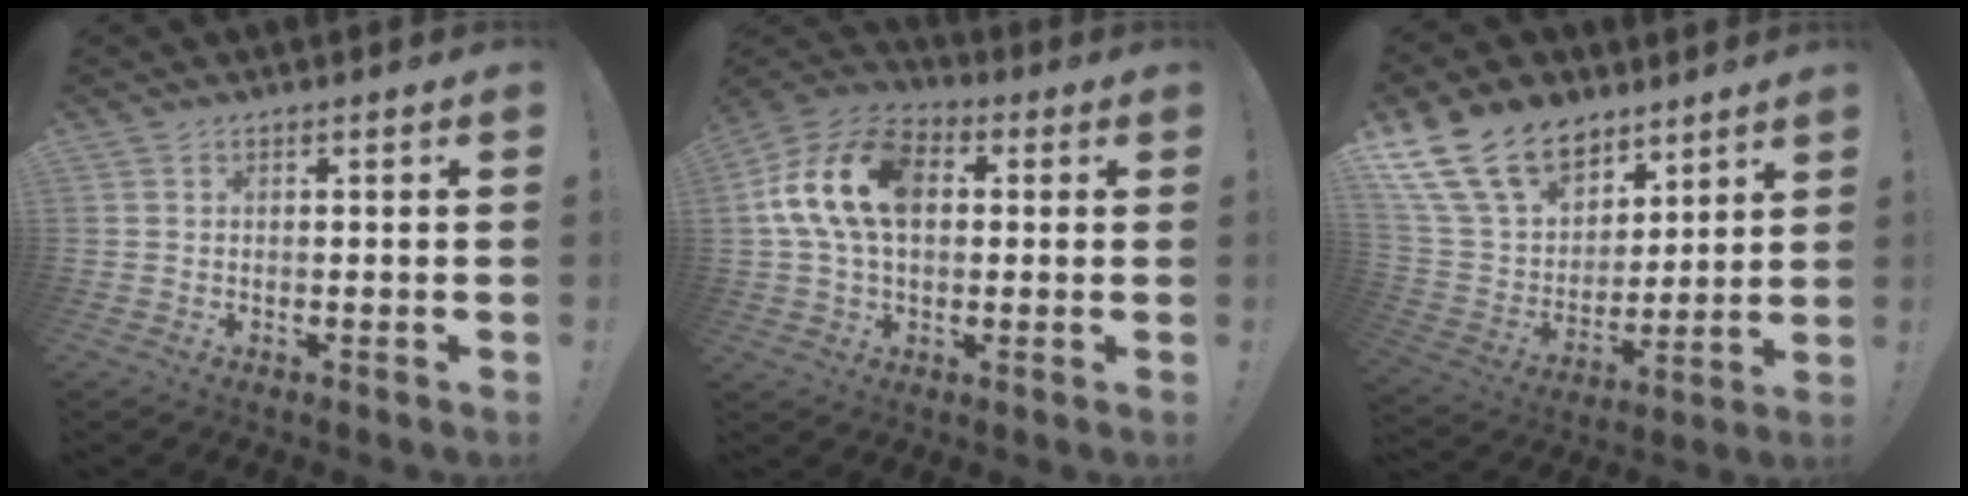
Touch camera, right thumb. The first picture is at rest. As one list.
[{"total": 17.6, "force": [3.1, 11.8, 12.7], "torque": [-0.233, 0.015, 0.057]}, {"total": 20.1, "force": [13.0, 12.8, 8.3], "torque": [-0.150, -0.075, 0.265]}]